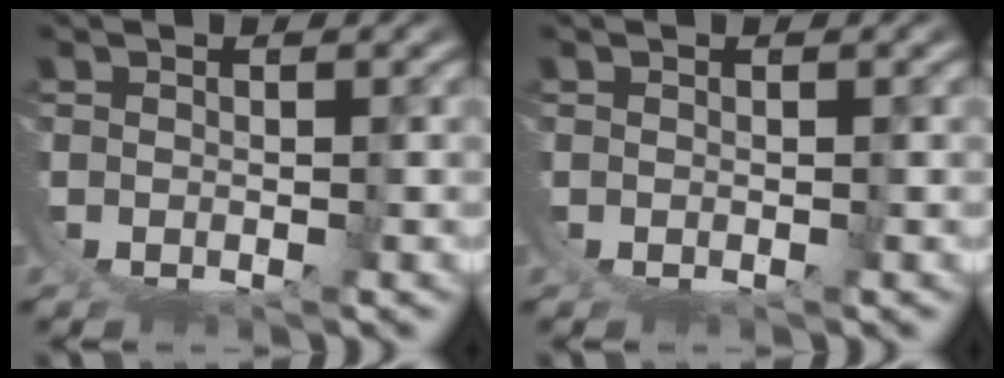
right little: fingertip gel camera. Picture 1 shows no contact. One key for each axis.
{"total": 0.0}